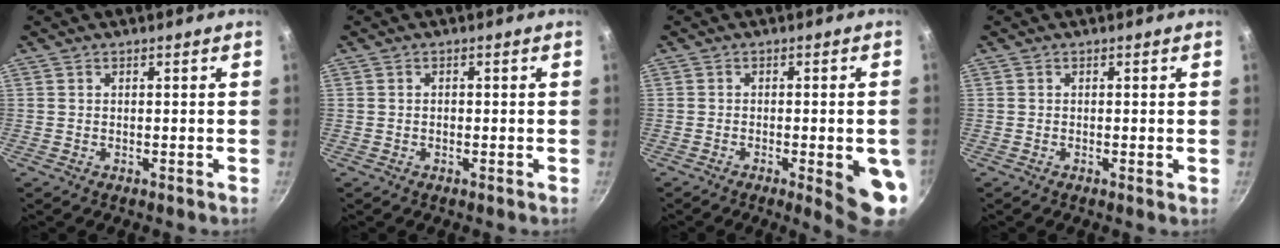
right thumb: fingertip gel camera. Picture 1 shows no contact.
{"total": 0.7, "force": [-0.1, 0.5, 0.4], "torque": [-0.006, 0.004, -0.003]}
{"total": 9.8, "force": [-2.6, 2.4, 9.2], "torque": [-0.087, 0.005, -0.028]}
{"total": 0.6, "force": [-0.1, 0.1, 0.6], "torque": [-0.010, -0.002, -0.003]}